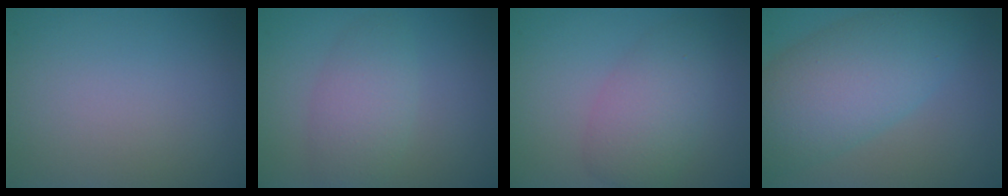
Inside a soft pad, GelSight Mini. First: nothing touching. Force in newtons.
{"total": 3.4, "press": 3.4, "slide": 0.1}
{"total": 4.0, "press": 4.0, "slide": 0.3}
{"total": 8.1, "press": 8.1, "slide": 0.3}